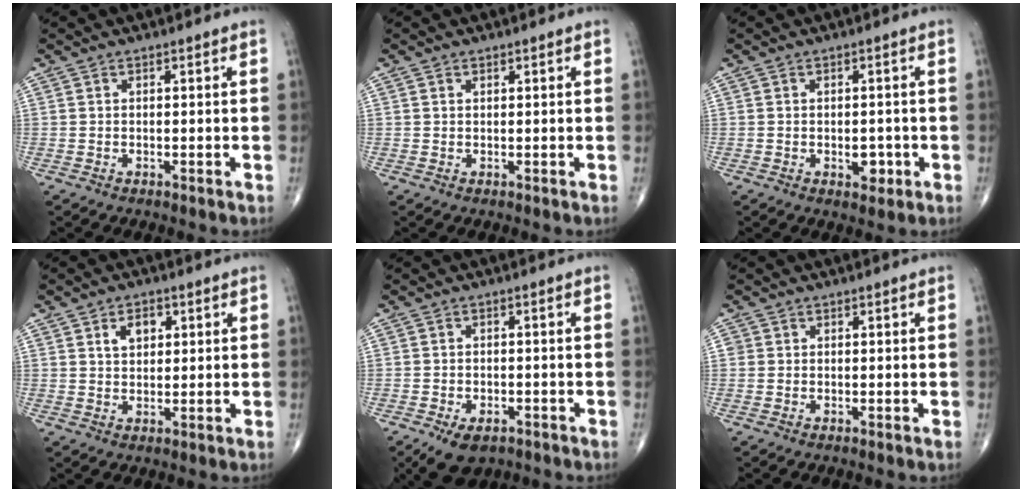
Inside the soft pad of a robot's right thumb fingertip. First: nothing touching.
{"total": 0.5, "force": [0.3, 0.4, 0.2], "torque": [-0.001, -0.002, 0.005]}
{"total": 3.3, "force": [-0.9, 2.1, 2.4], "torque": [-0.016, 0.002, -0.007]}
{"total": 4.3, "force": [1.7, 2.9, 2.7], "torque": [-0.027, -0.005, 0.028]}
{"total": 6.5, "force": [-3.8, 3.7, 3.7], "torque": [-0.057, 0.006, -0.056]}
{"total": 0.9, "force": [0.1, 0.9, 0.1], "torque": [0.006, 0.003, 0.001]}